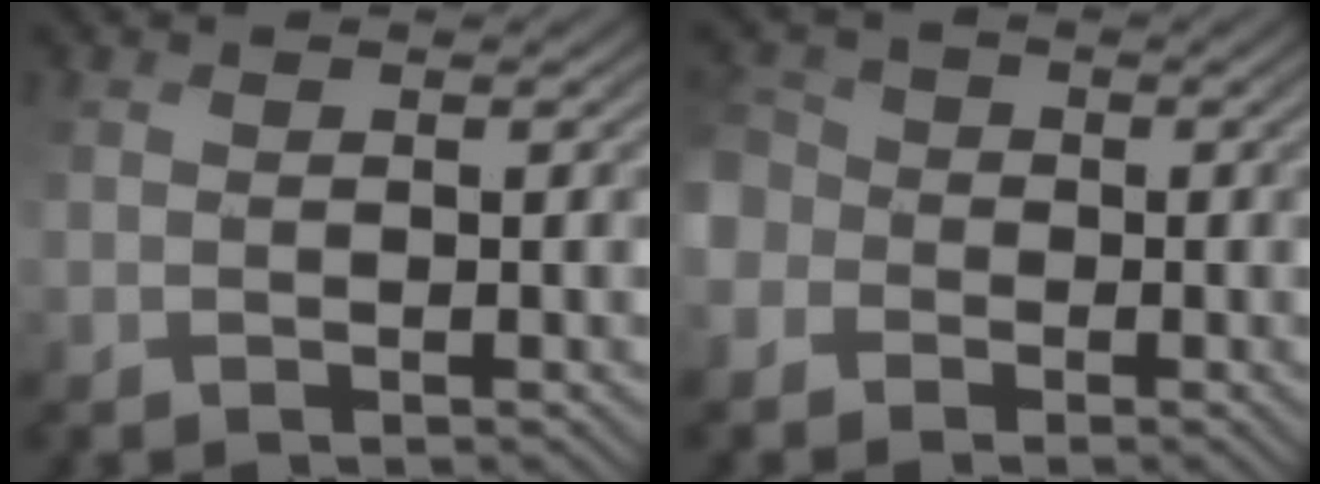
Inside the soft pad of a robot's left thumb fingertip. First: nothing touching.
{"total": 4.5, "force": [-1.2, 4.0, 1.6], "torque": [-0.068, 0.008, -0.033]}